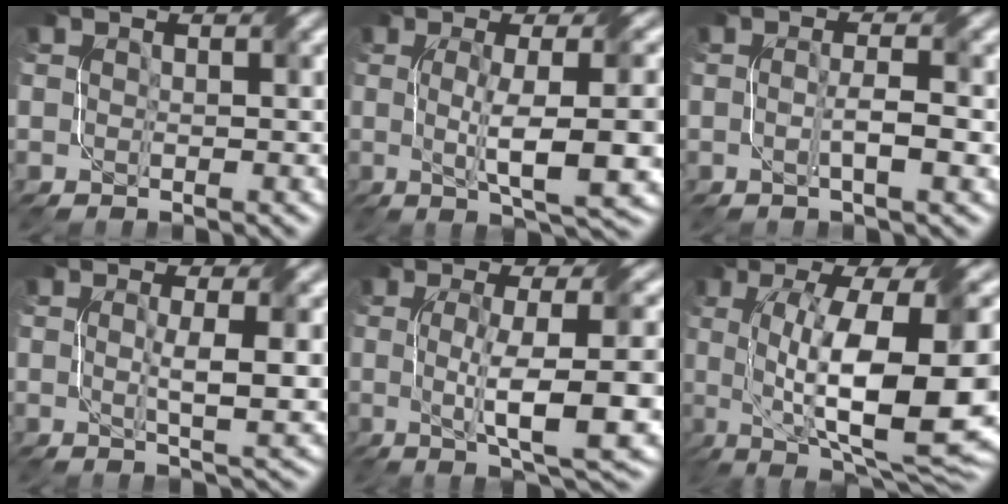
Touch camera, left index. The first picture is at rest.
{"total": 8.3, "force": [-0.4, 1.7, 8.1], "torque": [-0.116, 0.002, -0.005]}
{"total": 2.5, "force": [-0.4, 0.3, 2.4], "torque": [-0.045, 0.002, -0.009]}
{"total": 4.3, "force": [0.3, 0.7, 4.2], "torque": [-0.068, -0.003, 0.007]}
{"total": 9.6, "force": [-0.6, 2.1, 9.4], "torque": [-0.133, 0.000, -0.007]}
{"total": 15.0, "force": [-0.6, 4.5, 14.3], "torque": [-0.220, -0.006, -0.001]}